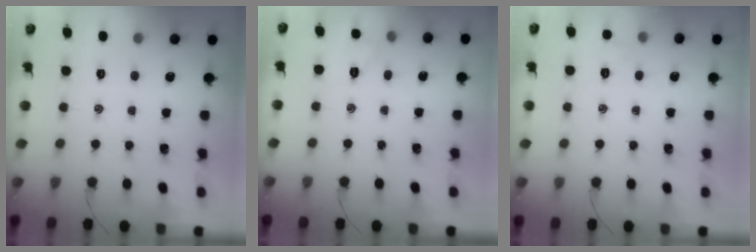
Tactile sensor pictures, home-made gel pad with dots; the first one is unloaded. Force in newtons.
{"total": 2.9, "press": 2.8, "slide": 0.5}
{"total": 3.1, "press": 3.0, "slide": 0.9}